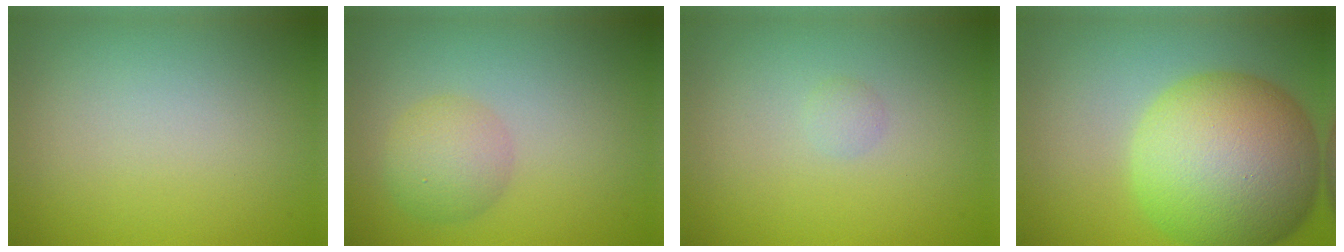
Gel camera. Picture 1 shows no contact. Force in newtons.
{"total": 3.0, "press": 3.0, "slide": 0.1}
{"total": 0.7, "press": 0.7, "slide": 0.0}
{"total": 14.0, "press": 14.0, "slide": 0.3}